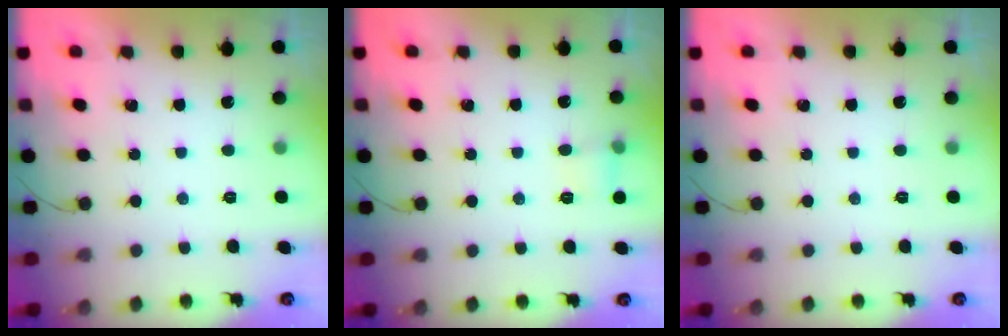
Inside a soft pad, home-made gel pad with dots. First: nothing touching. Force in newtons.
{"total": 4.9, "press": 4.0, "slide": 2.7}
{"total": 0.0}